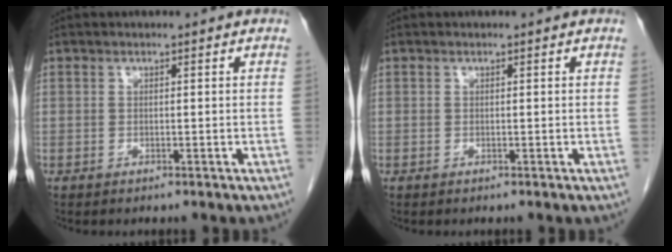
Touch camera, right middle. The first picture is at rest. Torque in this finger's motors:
{"motor_torque": [0.00, 0.00, 0.00, 0.00]}